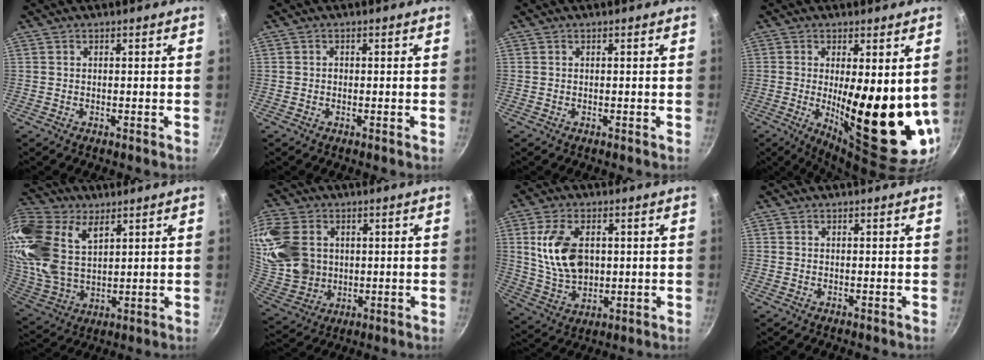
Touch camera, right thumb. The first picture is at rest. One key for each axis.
{"total": 0.6, "fx": -0.1, "fy": 0.5, "fz": 0.2, "tx": -0.001, "ty": 0.002, "tz": -0.004}
{"total": 0.0}
{"total": 18.0, "fx": 0.0, "fy": 5.5, "fz": 17.1, "tx": -0.226, "ty": -0.039, "tz": 0.013}
{"total": 23.5, "fx": 9.8, "fy": 14.6, "fz": 15.5, "tx": -0.341, "ty": -0.002, "tz": 0.195}
{"total": 17.9, "fx": 3.4, "fy": 14.0, "fz": 10.6, "tx": -0.228, "ty": -0.007, "tz": 0.081}
{"total": 13.0, "fx": 2.2, "fy": 8.3, "fz": 9.7, "tx": -0.166, "ty": -0.014, "tz": 0.048}
{"total": 0.0}